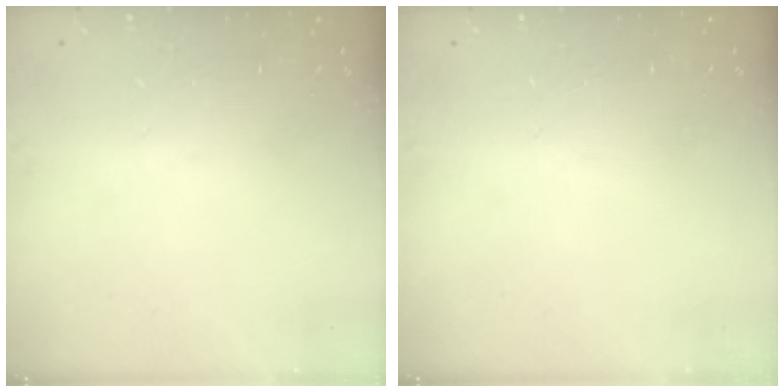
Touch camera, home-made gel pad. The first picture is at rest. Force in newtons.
{"total": 0.0}